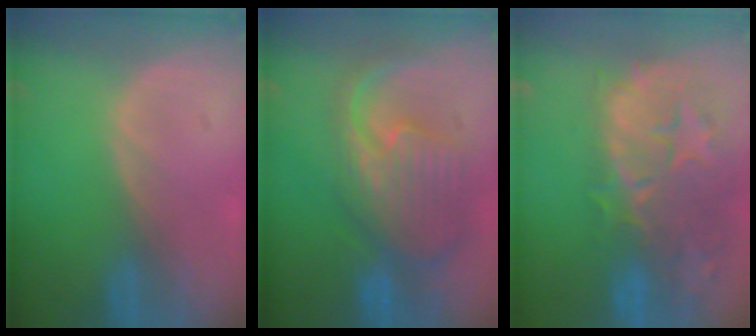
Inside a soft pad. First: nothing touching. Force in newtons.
{"total": 11.6, "press": 10.1, "slide": 5.8}
{"total": 14.7, "press": 11.8, "slide": 8.8}